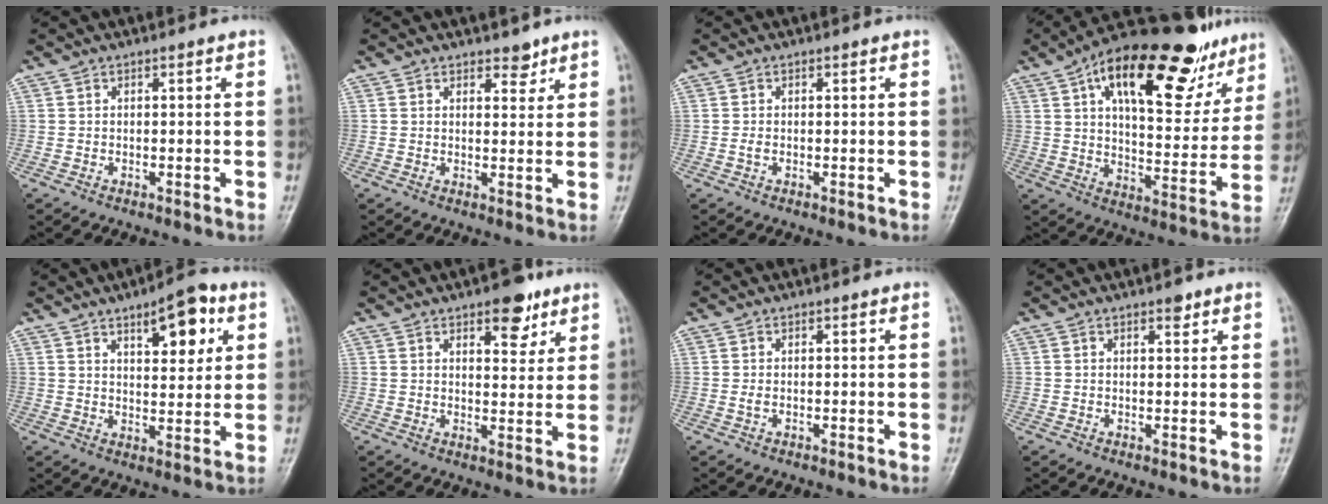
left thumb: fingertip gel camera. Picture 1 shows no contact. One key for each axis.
{"total": 2.8, "fx": 2.2, "fy": 1.5, "fz": 1.1, "tx": 0.004, "ty": -0.014, "tz": 0.031}
{"total": 0.8, "fx": -0.1, "fy": 0.5, "fz": 0.6, "tx": -0.013, "ty": -0.001, "tz": -0.003}
{"total": 25.9, "fx": 15.0, "fy": 11.1, "fz": 18.0, "tx": -0.225, "ty": -0.018, "tz": 0.229}
{"total": 10.2, "fx": 4.8, "fy": 4.2, "fz": 8.0, "tx": -0.085, "ty": -0.020, "tz": 0.068}
{"total": 7.5, "fx": 4.6, "fy": 3.5, "fz": 4.8, "tx": -0.037, "ty": -0.023, "tz": 0.060}
{"total": 0.8, "fx": 0.1, "fy": 0.5, "fz": 0.7, "tx": -0.012, "ty": -0.001, "tz": 0.003}
{"total": 1.8, "fx": 1.2, "fy": 0.8, "fz": 1.0, "tx": -0.005, "ty": -0.006, "tz": 0.016}